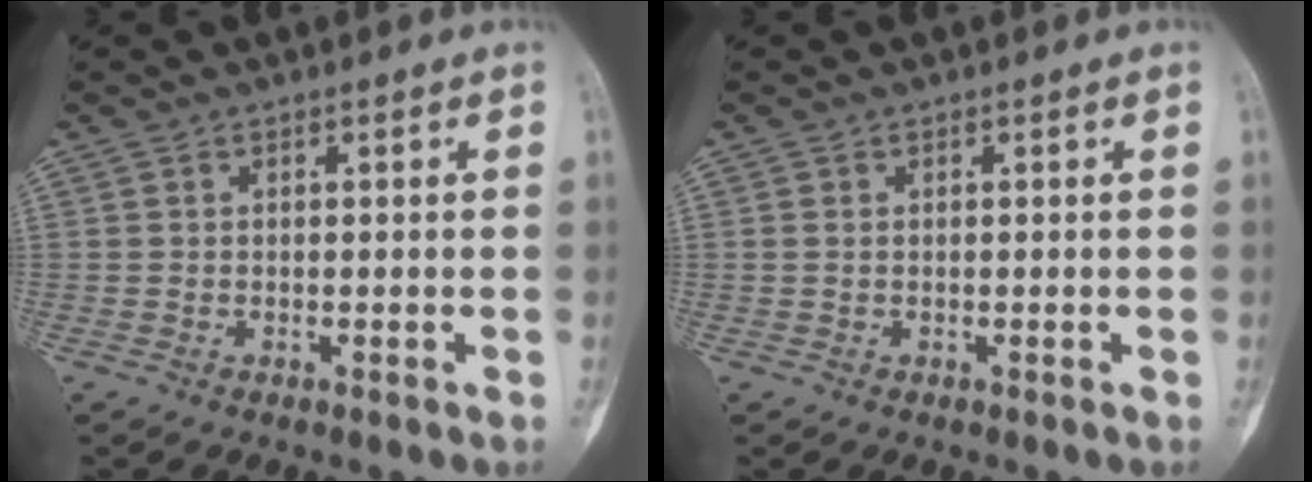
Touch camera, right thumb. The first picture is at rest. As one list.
[{"total": 0.5, "force": [0.1, 0.4, 0.3], "torque": [-0.008, 0.001, 0.005]}]